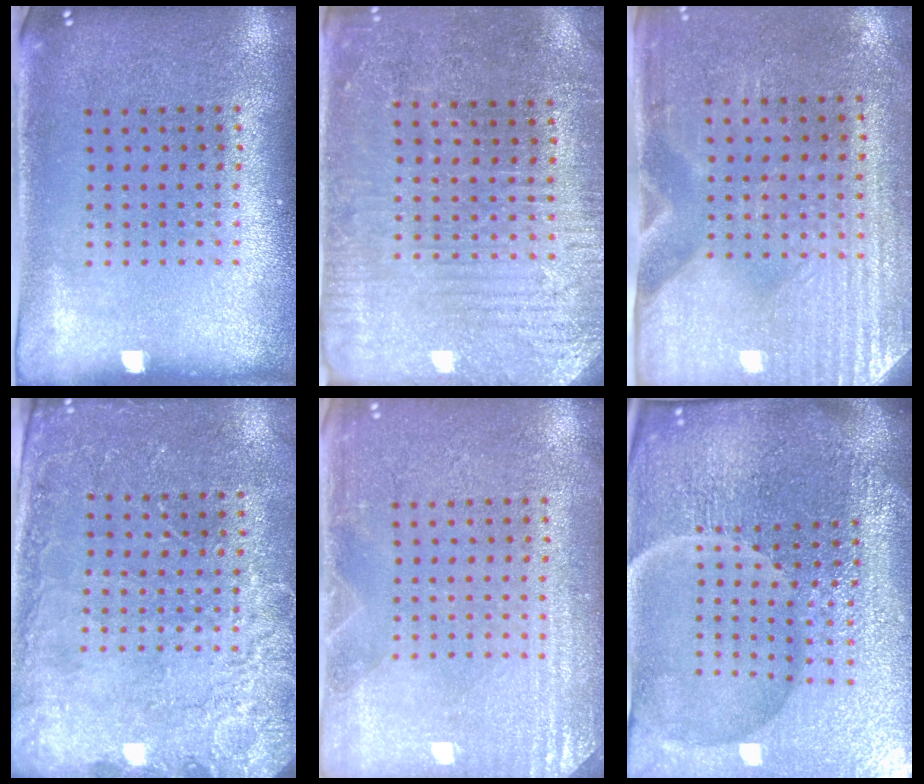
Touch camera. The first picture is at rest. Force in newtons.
{"total": 3.0, "press": 2.9, "slide": 0.7}
{"total": 2.9, "press": 2.6, "slide": 1.5}
{"total": 2.5, "press": 2.5, "slide": 0.5}
{"total": 2.9, "press": 2.9, "slide": 0.5}
{"total": 7.3, "press": 6.4, "slide": 3.5}